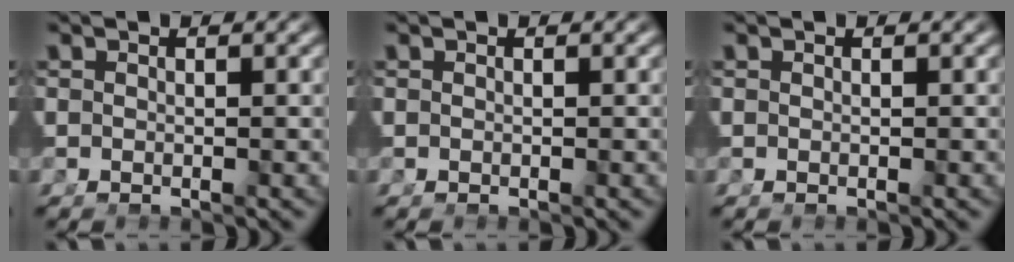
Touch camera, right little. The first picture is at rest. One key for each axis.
{"total": 0.0}
{"total": 0.0}